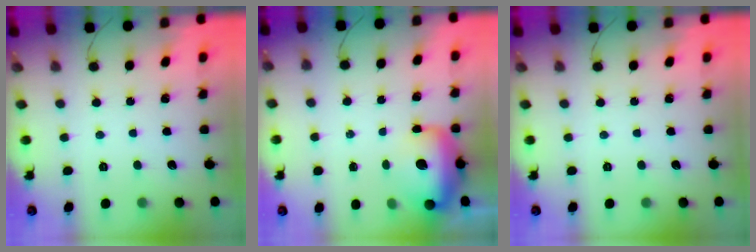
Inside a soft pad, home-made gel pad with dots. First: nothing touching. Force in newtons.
{"total": 14.1, "press": 13.5, "slide": 4.1}
{"total": 0.0}